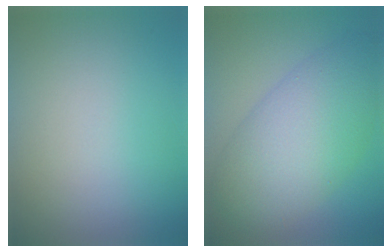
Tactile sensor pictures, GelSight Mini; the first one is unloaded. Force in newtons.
{"total": 7.2, "press": 7.2, "slide": 0.3}